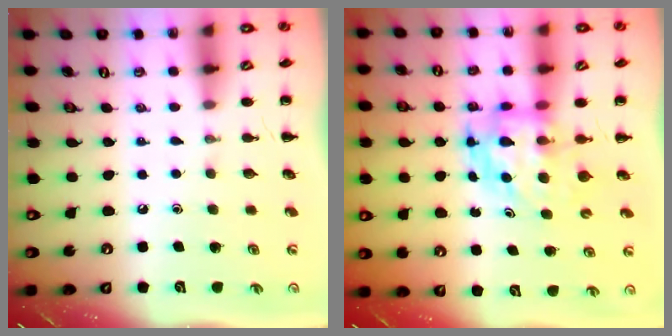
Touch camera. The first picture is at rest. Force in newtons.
{"total": 5.0, "press": 4.8, "slide": 1.3}